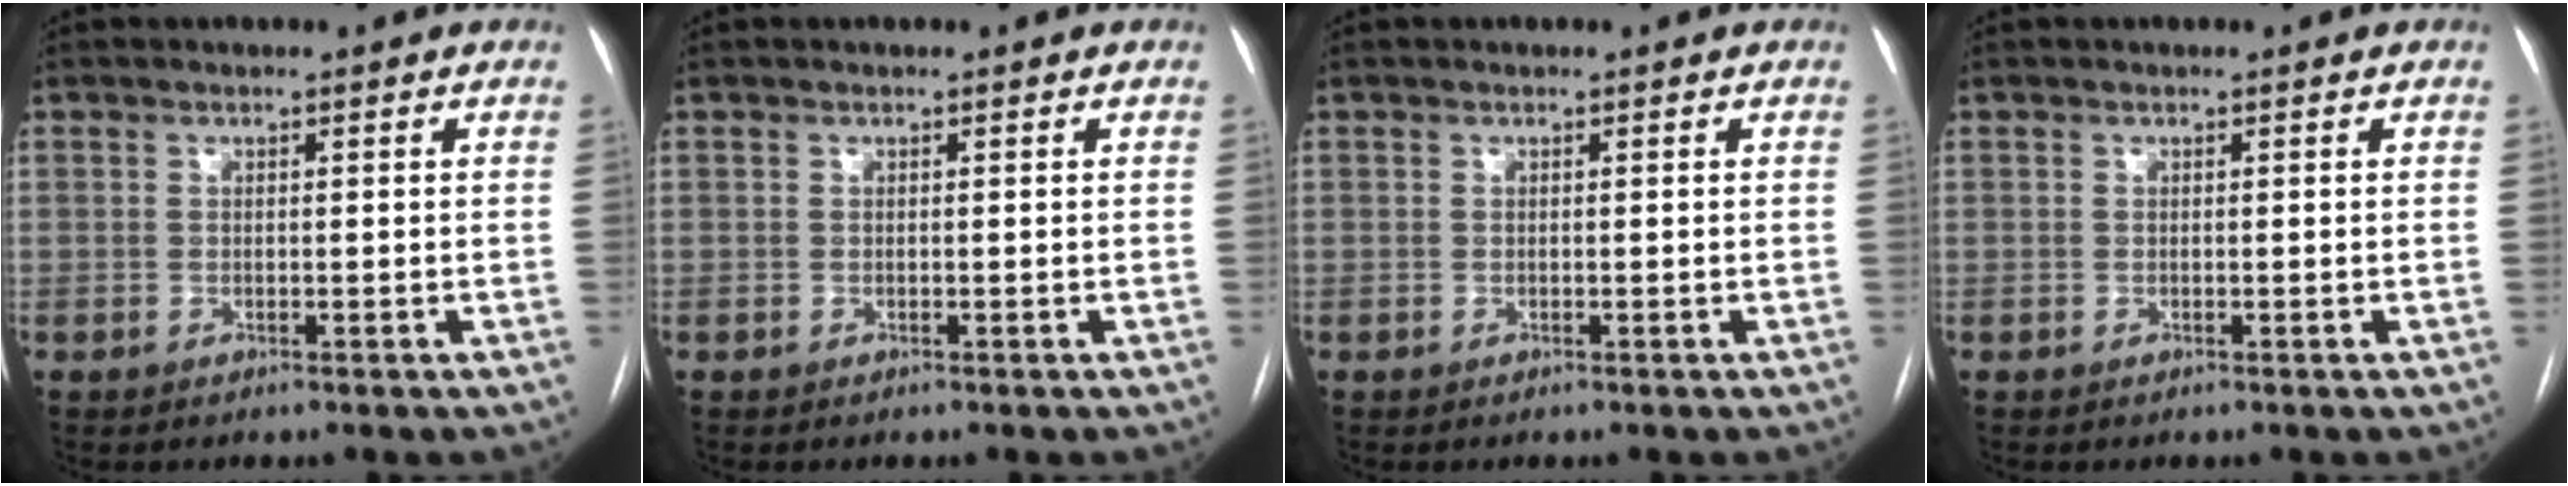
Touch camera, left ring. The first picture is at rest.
{"total": 0.0}
{"total": 0.0}
{"total": 0.0}